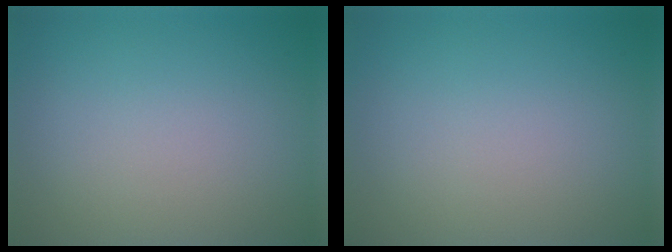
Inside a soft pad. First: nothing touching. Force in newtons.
{"total": 0.0}